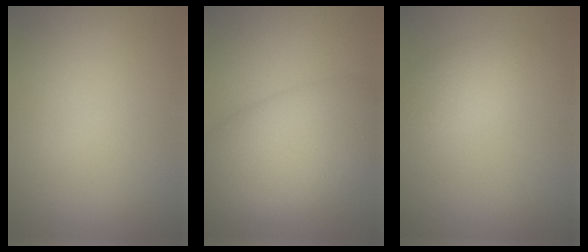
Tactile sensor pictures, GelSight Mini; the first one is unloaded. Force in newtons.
{"total": 8.4, "press": 8.4, "slide": 0.2}
{"total": 2.2, "press": 2.2, "slide": 0.1}